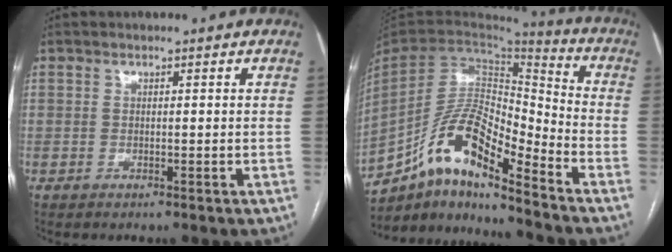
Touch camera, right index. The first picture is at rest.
{"total": 15.4, "force": [-10.6, 3.2, 10.7], "torque": [-0.206, 0.023, -0.190]}